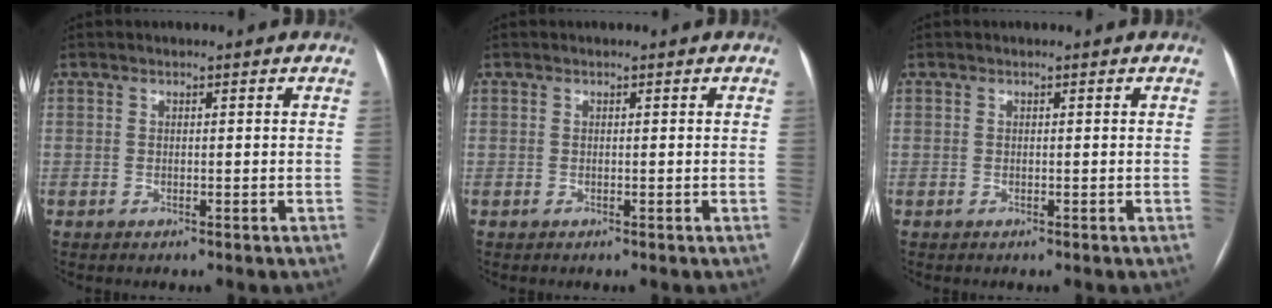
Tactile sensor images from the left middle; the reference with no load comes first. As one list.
[{"total": 0.0}, {"total": 0.0}]